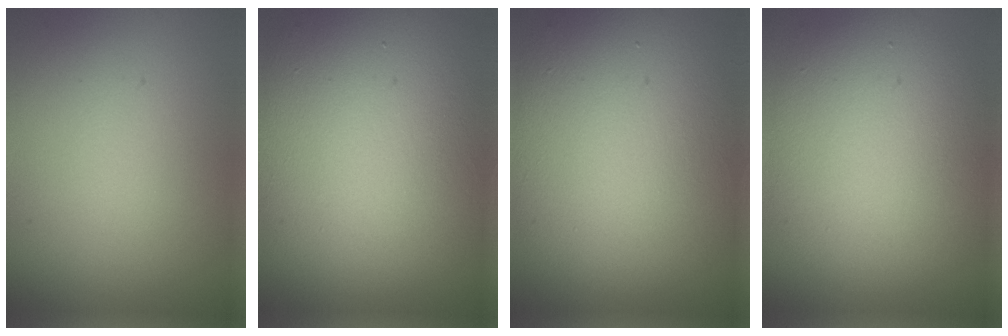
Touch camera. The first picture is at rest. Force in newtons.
{"total": 15.5, "press": 15.4, "slide": 1.2}
{"total": 12.9, "press": 12.9, "slide": 0.5}
{"total": 9.4, "press": 9.4, "slide": 0.2}